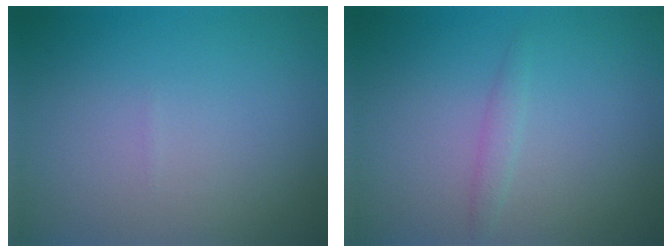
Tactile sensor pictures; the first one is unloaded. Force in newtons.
{"total": 0.5, "press": 0.5, "slide": 0.1}